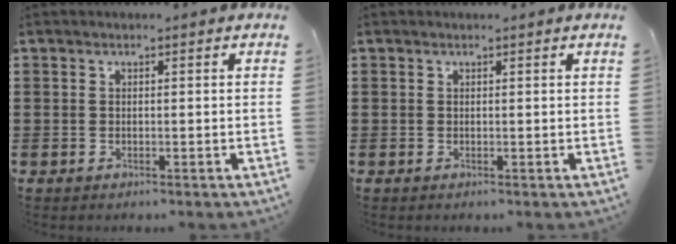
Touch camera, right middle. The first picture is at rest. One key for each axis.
{"total": 0.0}